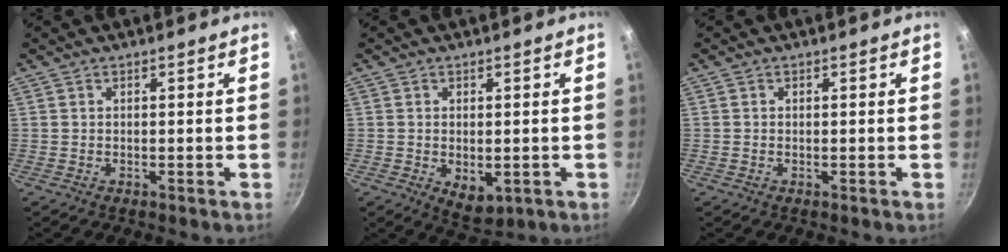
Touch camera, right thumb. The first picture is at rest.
{"total": 5.5, "force": [-1.0, 3.4, 4.2], "torque": [-0.054, -0.011, -0.005]}
{"total": 0.0}